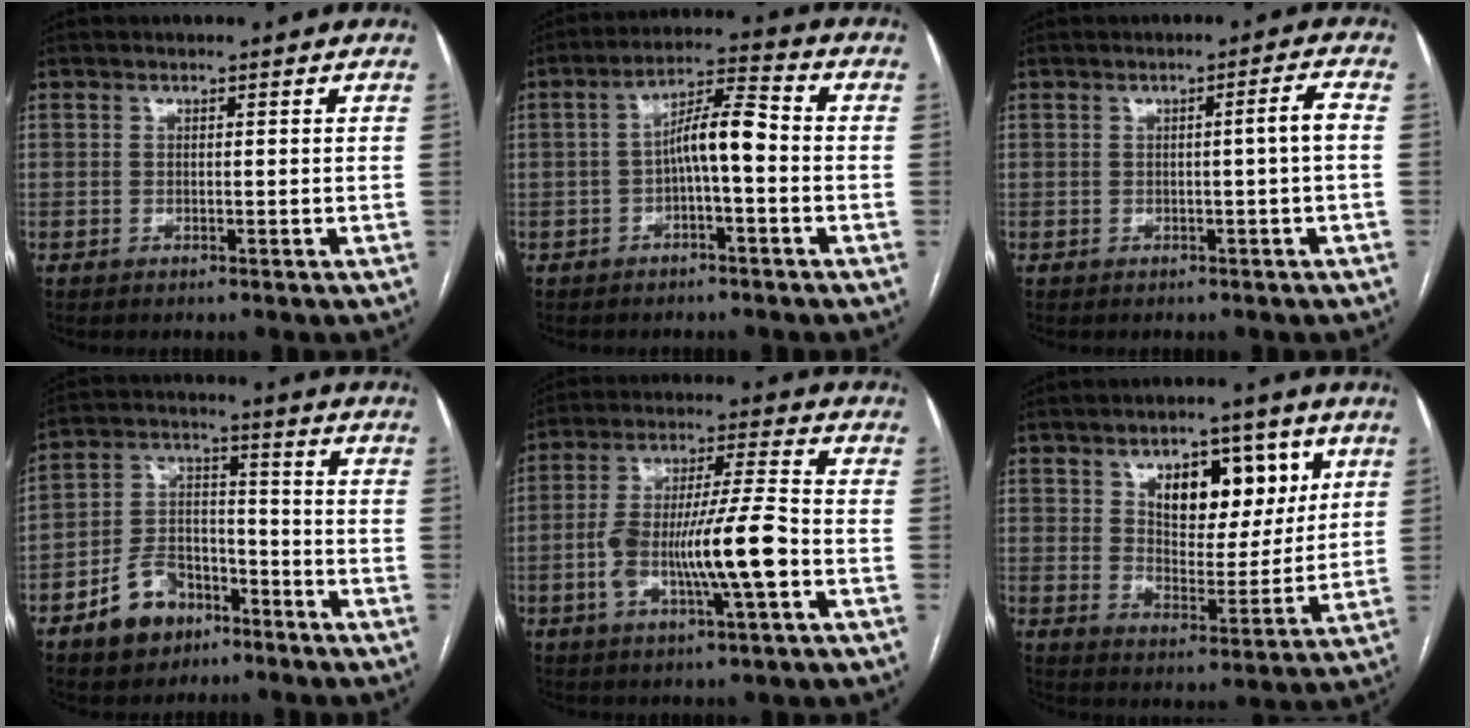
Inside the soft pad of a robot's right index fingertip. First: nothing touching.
{"total": 7.0, "force": [-1.1, 1.3, 6.8], "torque": [-0.119, 0.028, -0.021]}
{"total": 2.5, "force": [-0.3, -0.5, 2.4], "torque": [-0.030, 0.003, -0.003]}
{"total": 10.0, "force": [-5.9, 6.5, 4.6], "torque": [-0.093, 0.023, -0.098]}
{"total": 13.4, "force": [-3.3, 1.3, 12.9], "torque": [-0.241, 0.009, -0.058]}
{"total": 11.9, "force": [5.2, 5.9, 9.0], "torque": [-0.126, 0.010, 0.088]}